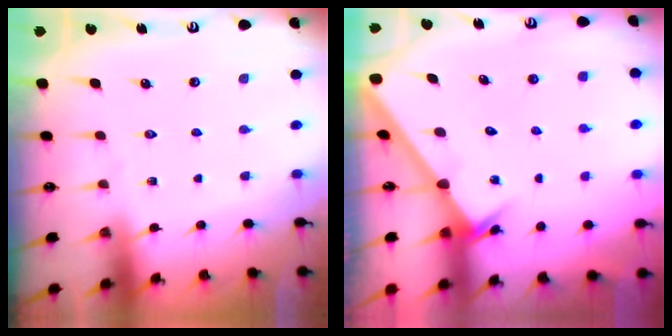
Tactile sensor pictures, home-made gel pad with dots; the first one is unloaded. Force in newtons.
{"total": 2.6, "press": 2.6, "slide": 0.1}